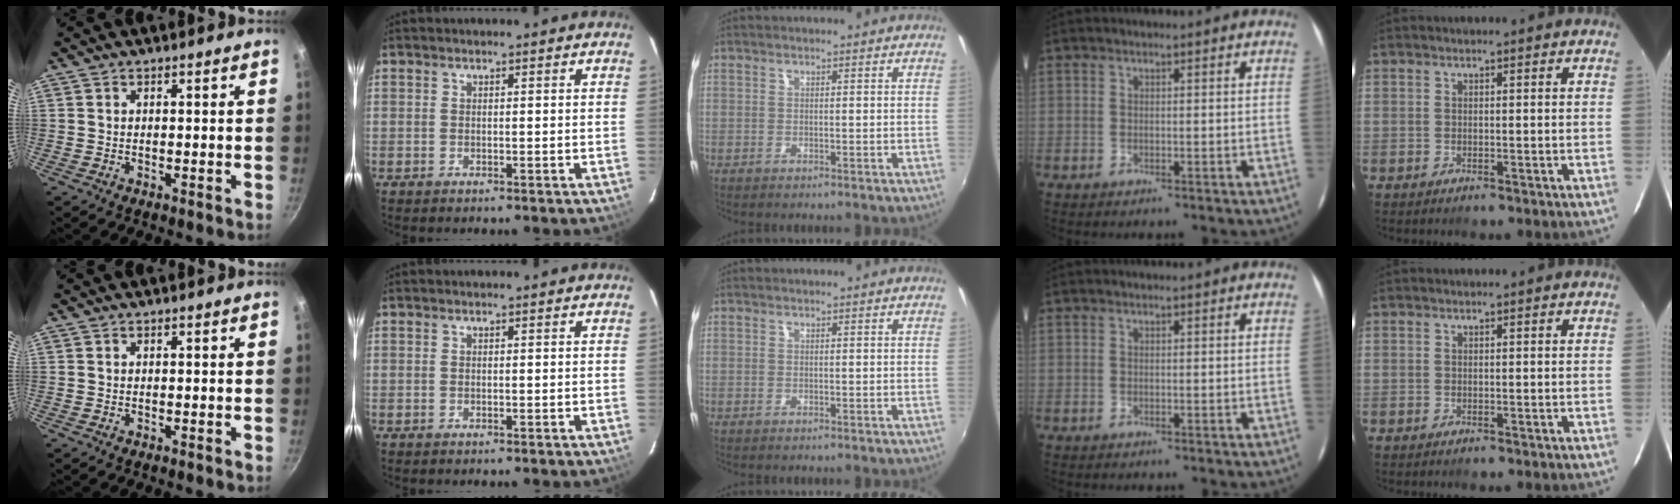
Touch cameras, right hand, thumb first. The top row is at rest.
{}